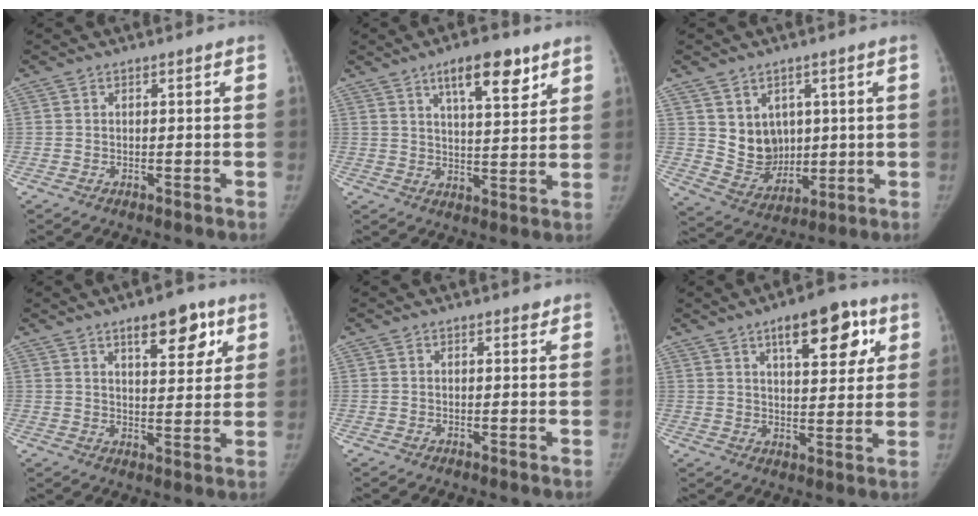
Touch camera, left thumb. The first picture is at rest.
{"total": 10.5, "force": [6.2, 3.5, 7.7], "torque": [-0.098, -0.033, 0.099]}
{"total": 9.5, "force": [2.5, 8.1, 4.2], "torque": [-0.031, -0.021, 0.065]}
{"total": 10.0, "force": [5.6, 4.2, 7.1], "torque": [-0.072, -0.027, 0.081]}
{"total": 0.7, "force": [0.5, 0.3, 0.2], "torque": [-0.001, -0.004, 0.004]}
{"total": 13.3, "force": [6.6, 5.7, 10.1], "torque": [-0.101, -0.020, 0.091]}